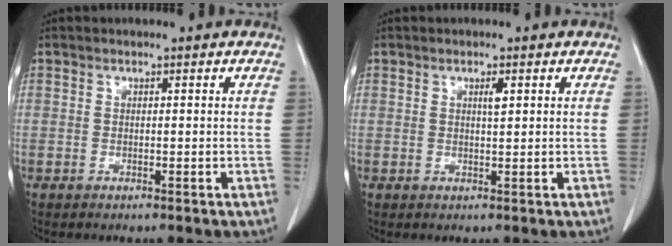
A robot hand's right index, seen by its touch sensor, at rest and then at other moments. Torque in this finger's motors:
{"motor_torque": [0.14, 0.02, 0.03, 0.01]}